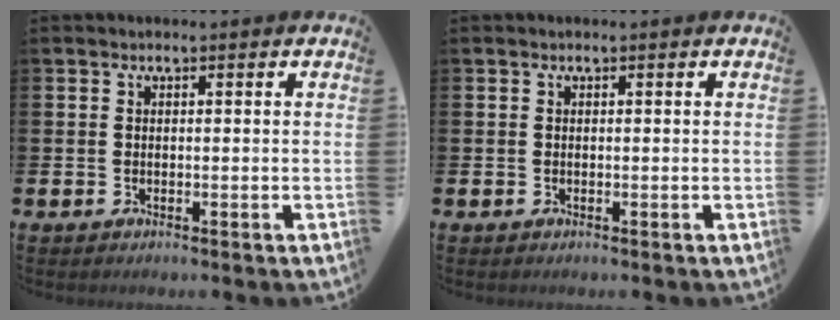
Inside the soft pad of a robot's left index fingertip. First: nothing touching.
{"total": 0.0}